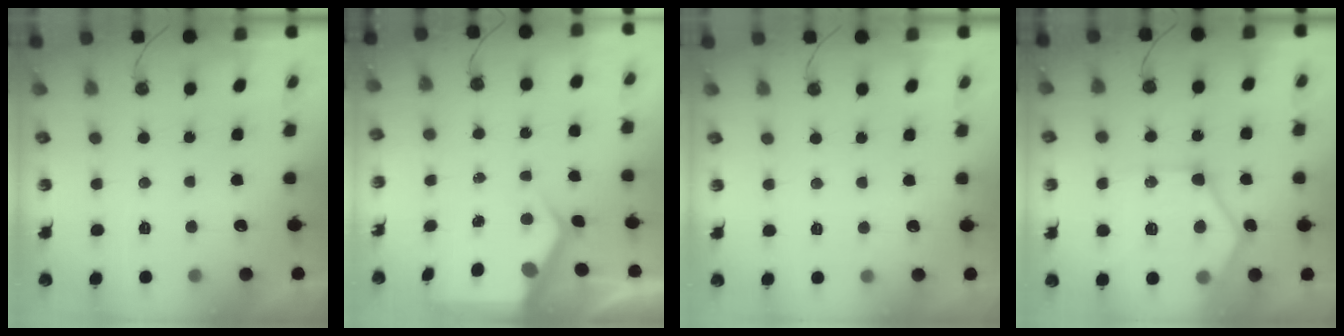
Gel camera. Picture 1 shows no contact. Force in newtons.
{"total": 5.1, "press": 5.1, "slide": 0.5}
{"total": 2.0, "press": 1.9, "slide": 0.5}
{"total": 18.9, "press": 18.8, "slide": 1.7}